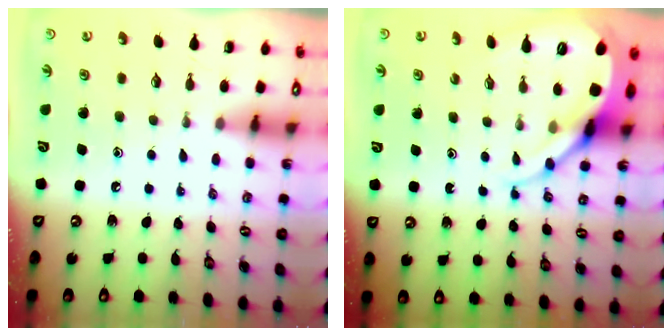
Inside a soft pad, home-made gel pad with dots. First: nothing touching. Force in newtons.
{"total": 9.9, "press": 9.8, "slide": 1.2}